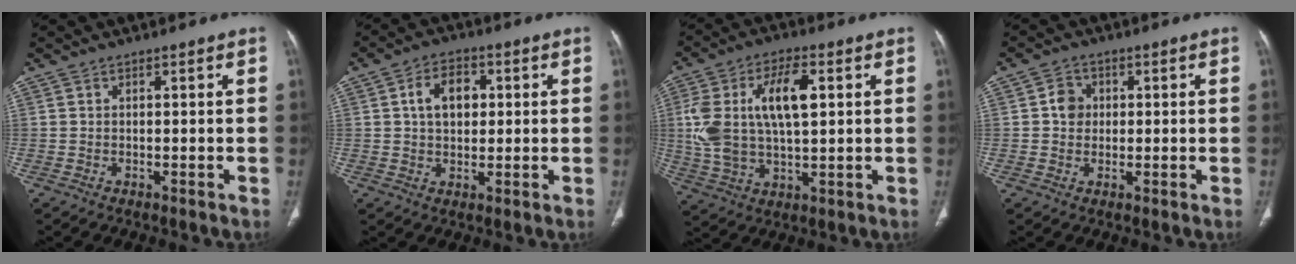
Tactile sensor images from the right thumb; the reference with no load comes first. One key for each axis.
{"total": 7.4, "fx": 1.4, "fy": 5.1, "fz": 5.2, "tx": -0.063, "ty": 0.008, "tz": 0.018}
{"total": 15.8, "fx": 3.0, "fy": 7.8, "fz": 13.4, "tx": -0.265, "ty": 0.011, "tz": 0.059}
{"total": 3.8, "fx": 0.4, "fy": 3.4, "fz": 1.7, "tx": -0.011, "ty": 0.004, "tz": 0.003}